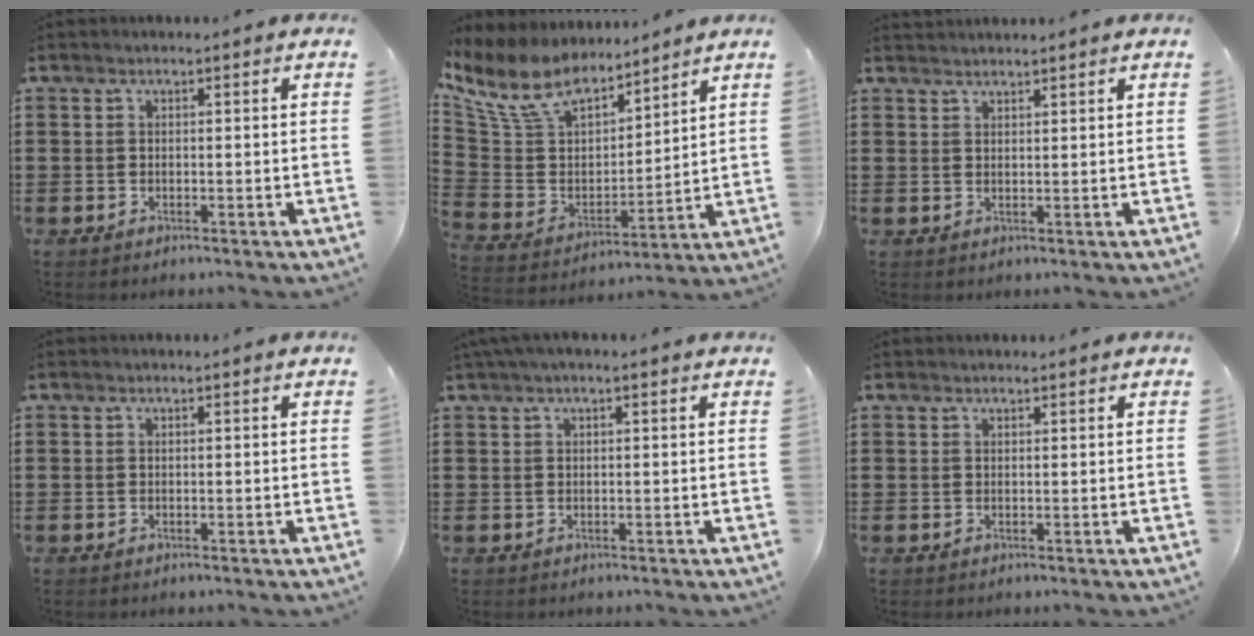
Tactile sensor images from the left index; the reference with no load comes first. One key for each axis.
{"total": 11.2, "fx": 9.1, "fy": 4.7, "fz": 4.6, "tx": -0.141, "ty": -0.049, "tz": 0.167}
{"total": 1.3, "fx": 1.3, "fy": -0.1, "fz": 0.0, "tx": -0.002, "ty": 0.000, "tz": 0.027}
{"total": 0.0}
{"total": 1.1, "fx": 0.5, "fy": 0.1, "fz": 1.0, "tx": -0.021, "ty": -0.001, "tz": 0.010}
{"total": 0.6, "fx": 0.6, "fy": 0.1, "fz": 0.1, "tx": -0.002, "ty": 0.000, "tz": 0.012}